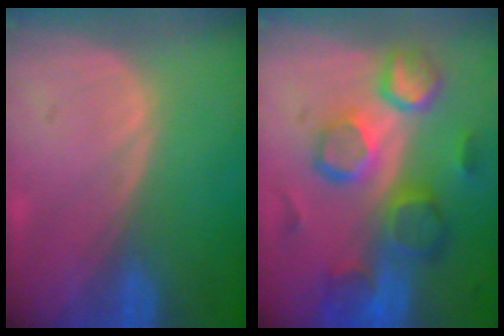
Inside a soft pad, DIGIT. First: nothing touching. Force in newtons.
{"total": 10.6, "press": 9.2, "slide": 5.2}